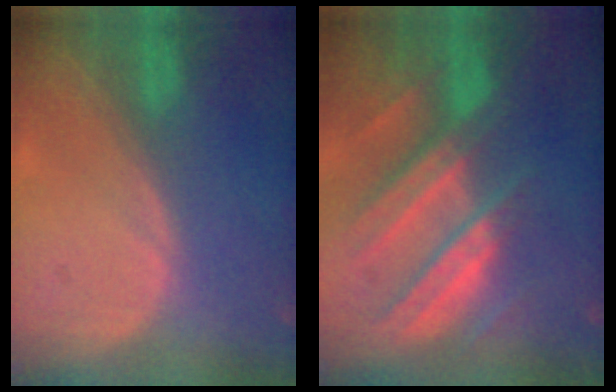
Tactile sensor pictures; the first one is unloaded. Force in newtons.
{"total": 10.5, "press": 9.2, "slide": 4.9}